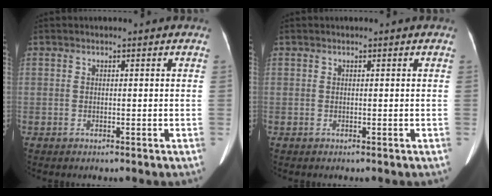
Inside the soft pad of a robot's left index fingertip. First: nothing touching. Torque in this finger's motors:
{"motor_torque": [-0.02, -0.02, 0.00, 0.00]}